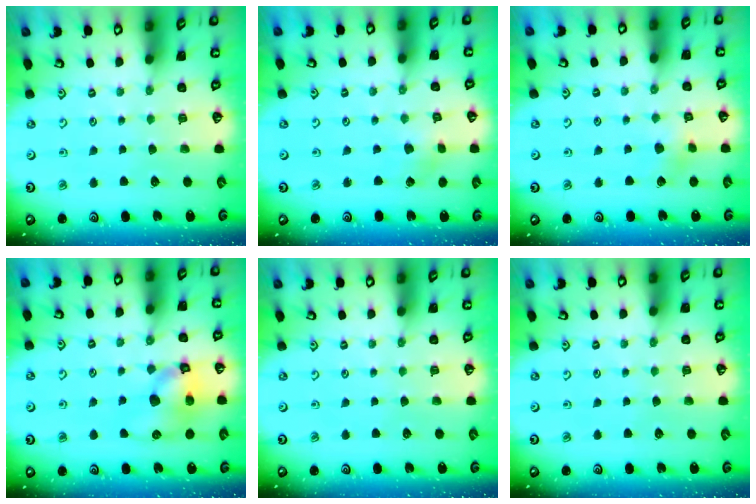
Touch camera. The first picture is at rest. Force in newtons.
{"total": 2.1, "press": 2.1, "slide": 0.3}
{"total": 5.0, "press": 4.9, "slide": 0.8}
{"total": 10.9, "press": 10.7, "slide": 1.5}
{"total": 0.0}
{"total": 0.0}